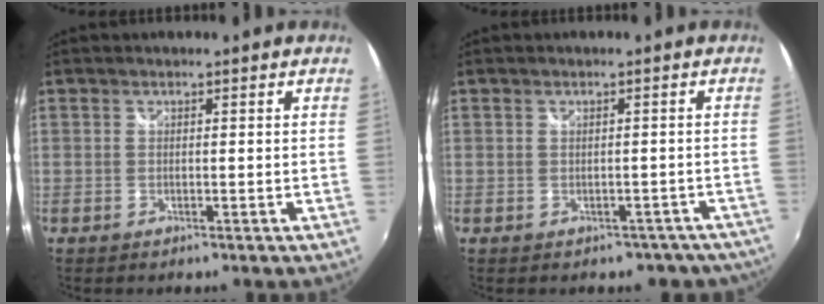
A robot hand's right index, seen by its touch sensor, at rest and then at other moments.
{"total": 5.8, "force": [-4.2, 3.8, 1.0], "torque": [0.006, 0.034, -0.029]}